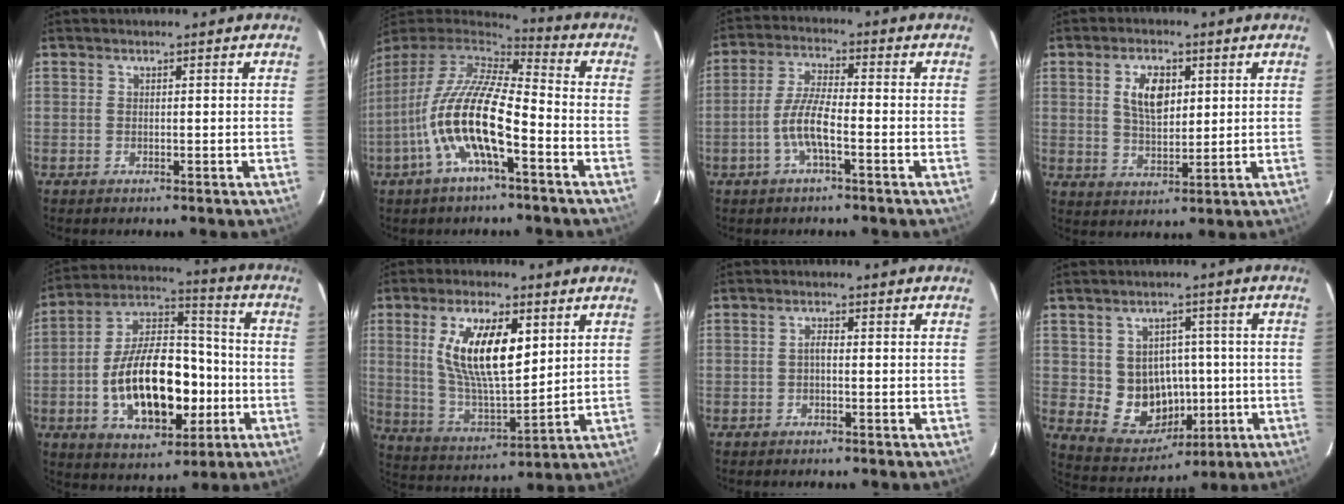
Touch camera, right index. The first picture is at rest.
{"total": 17.0, "force": [-6.4, 4.5, 15.1], "torque": [-0.287, -0.022, -0.125]}
{"total": 6.6, "force": [-2.6, 1.3, 5.9], "torque": [-0.125, 0.003, -0.051]}
{"total": 7.4, "force": [2.3, 3.9, 5.9], "torque": [-0.108, 0.008, 0.045]}
{"total": 20.6, "force": [-4.7, 11.2, 16.6], "torque": [-0.310, 0.020, -0.064]}
{"total": 15.8, "force": [4.9, 5.9, 13.8], "torque": [-0.258, 0.002, 0.098]}
{"total": 1.2, "force": [-0.3, 0.5, 1.1], "torque": [-0.021, 0.007, -0.008]}
{"total": 10.7, "force": [-0.6, 9.8, 4.2], "torque": [-0.084, 0.007, 0.013]}